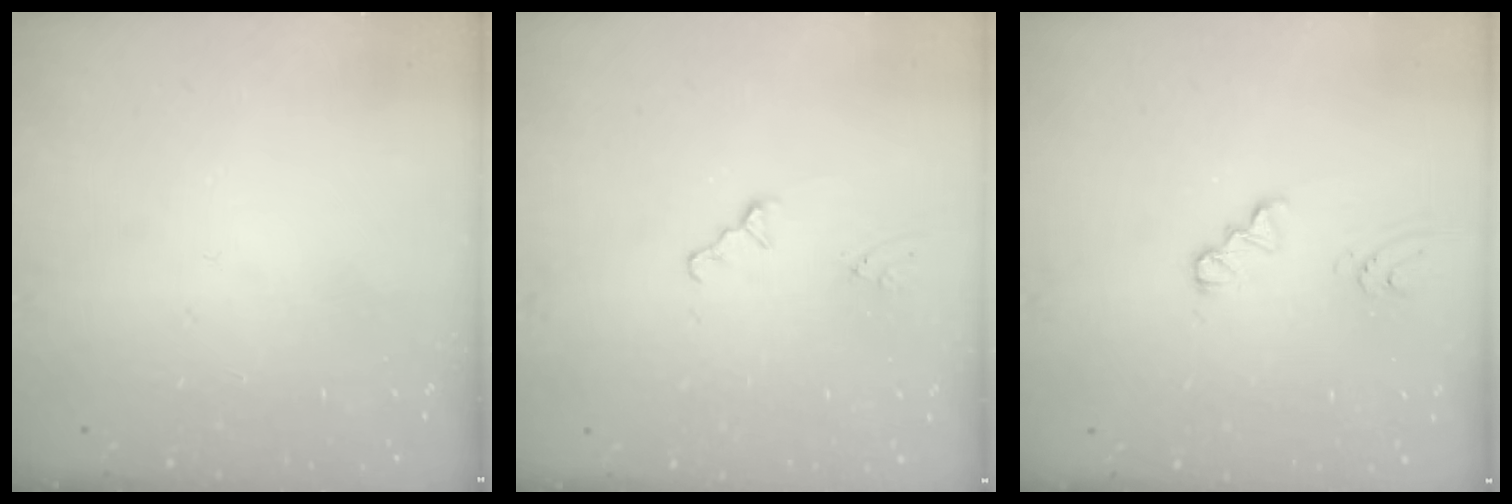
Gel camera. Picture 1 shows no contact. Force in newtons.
{"total": 0.0}
{"total": 0.9, "press": 0.9, "slide": 0.1}